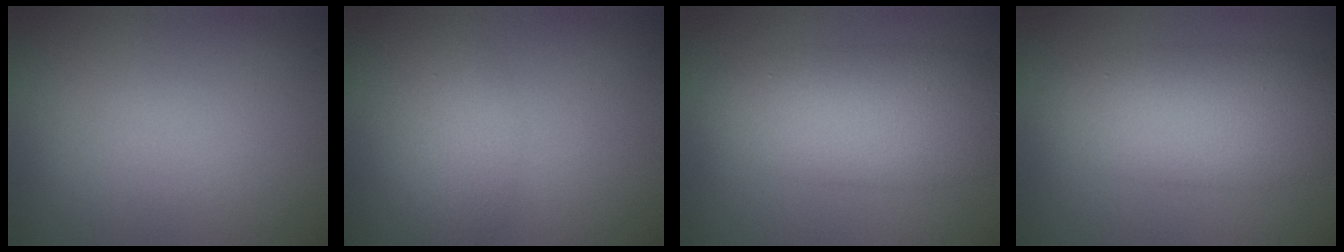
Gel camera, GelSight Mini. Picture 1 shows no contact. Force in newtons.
{"total": 2.0, "press": 2.0, "slide": 0.1}
{"total": 7.4, "press": 7.4, "slide": 0.1}
{"total": 7.4, "press": 7.4, "slide": 0.1}